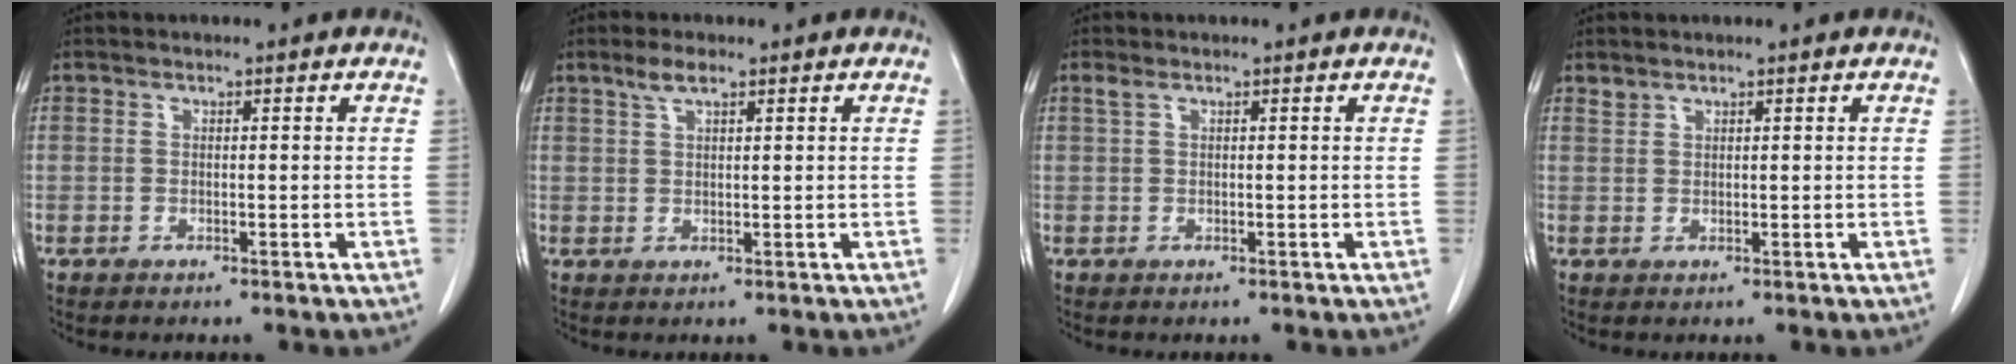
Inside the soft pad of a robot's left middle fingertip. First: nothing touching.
{"total": 2.6, "force": [1.7, 0.6, 1.8], "torque": [-0.041, 0.008, 0.036]}
{"total": 0.8, "force": [0.5, 0.2, 0.5], "torque": [-0.020, 0.014, 0.013]}
{"total": 0.8, "force": [0.8, 0.1, -0.1], "torque": [-0.004, 0.002, 0.019]}